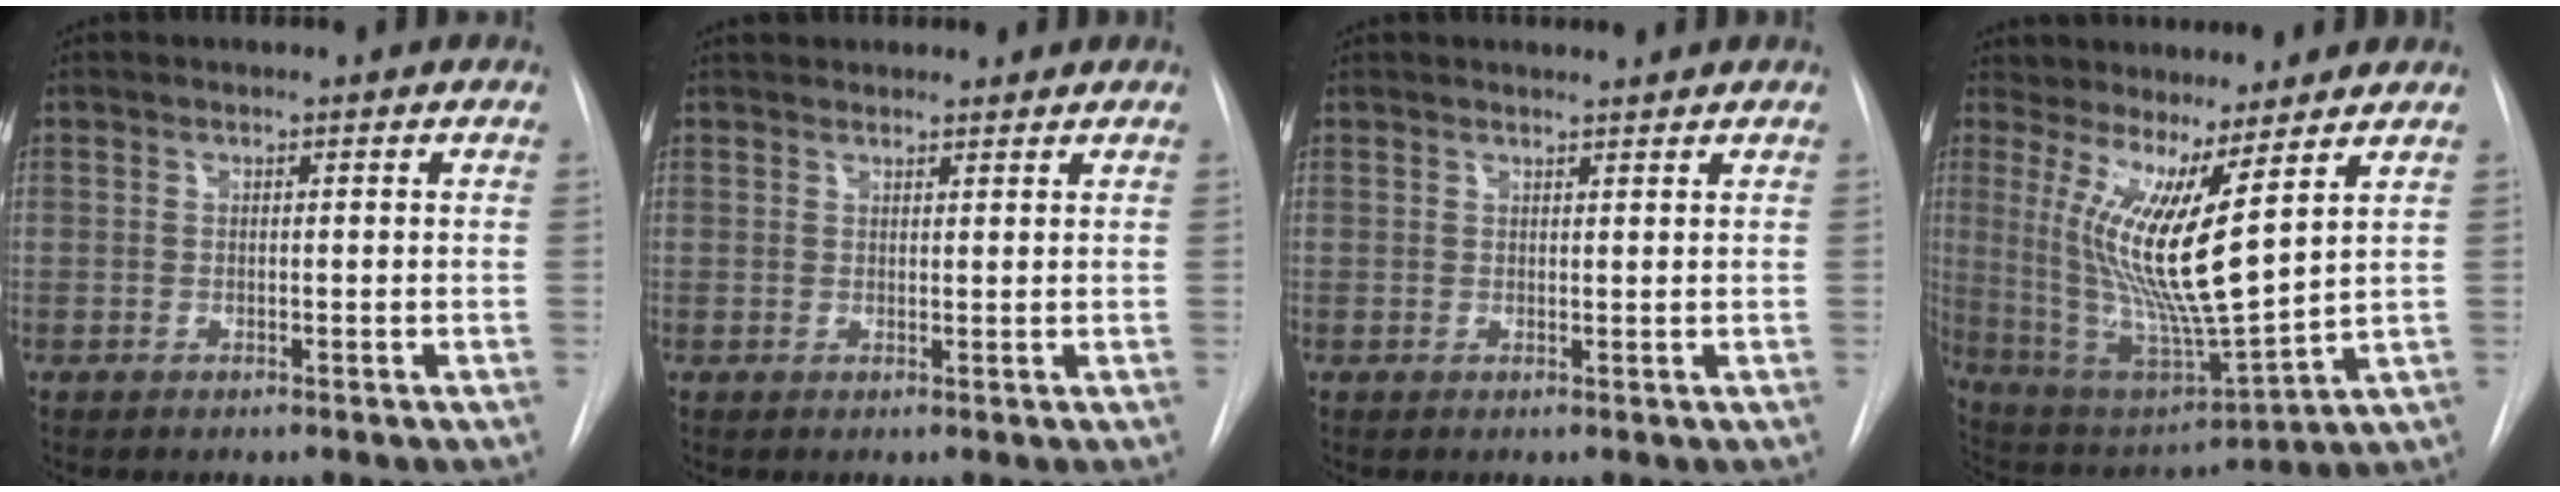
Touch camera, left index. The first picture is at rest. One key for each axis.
{"total": 3.3, "fx": 3.0, "fy": 1.2, "fz": 0.6, "tx": -0.002, "ty": 0.026, "tz": 0.043}
{"total": 2.0, "fx": 2.0, "fy": -0.1, "fz": 0.1, "tx": -0.004, "ty": 0.003, "tz": 0.028}
{"total": 13.5, "fx": 5.3, "fy": 0.8, "fz": 12.4, "tx": -0.262, "ty": -0.029, "tz": 0.111}